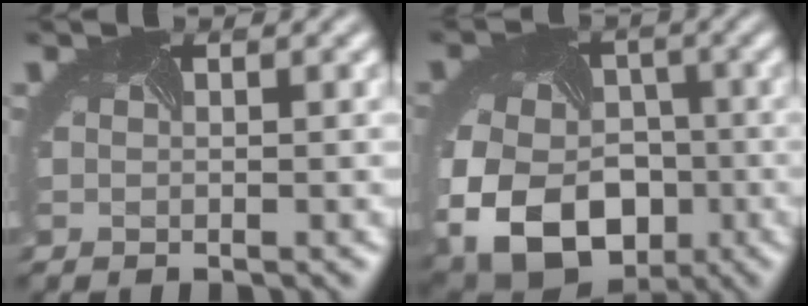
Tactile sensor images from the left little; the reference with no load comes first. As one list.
[{"total": 14.4, "force": [-4.2, 10.6, 8.9], "torque": [-0.176, -0.054, -0.047]}]